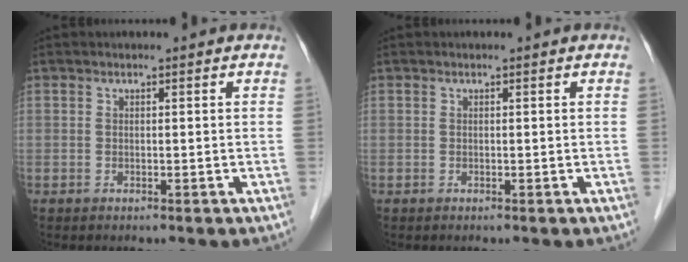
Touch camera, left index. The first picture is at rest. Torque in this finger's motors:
{"motor_torque": [0.00, 0.00, 0.00, 0.00]}